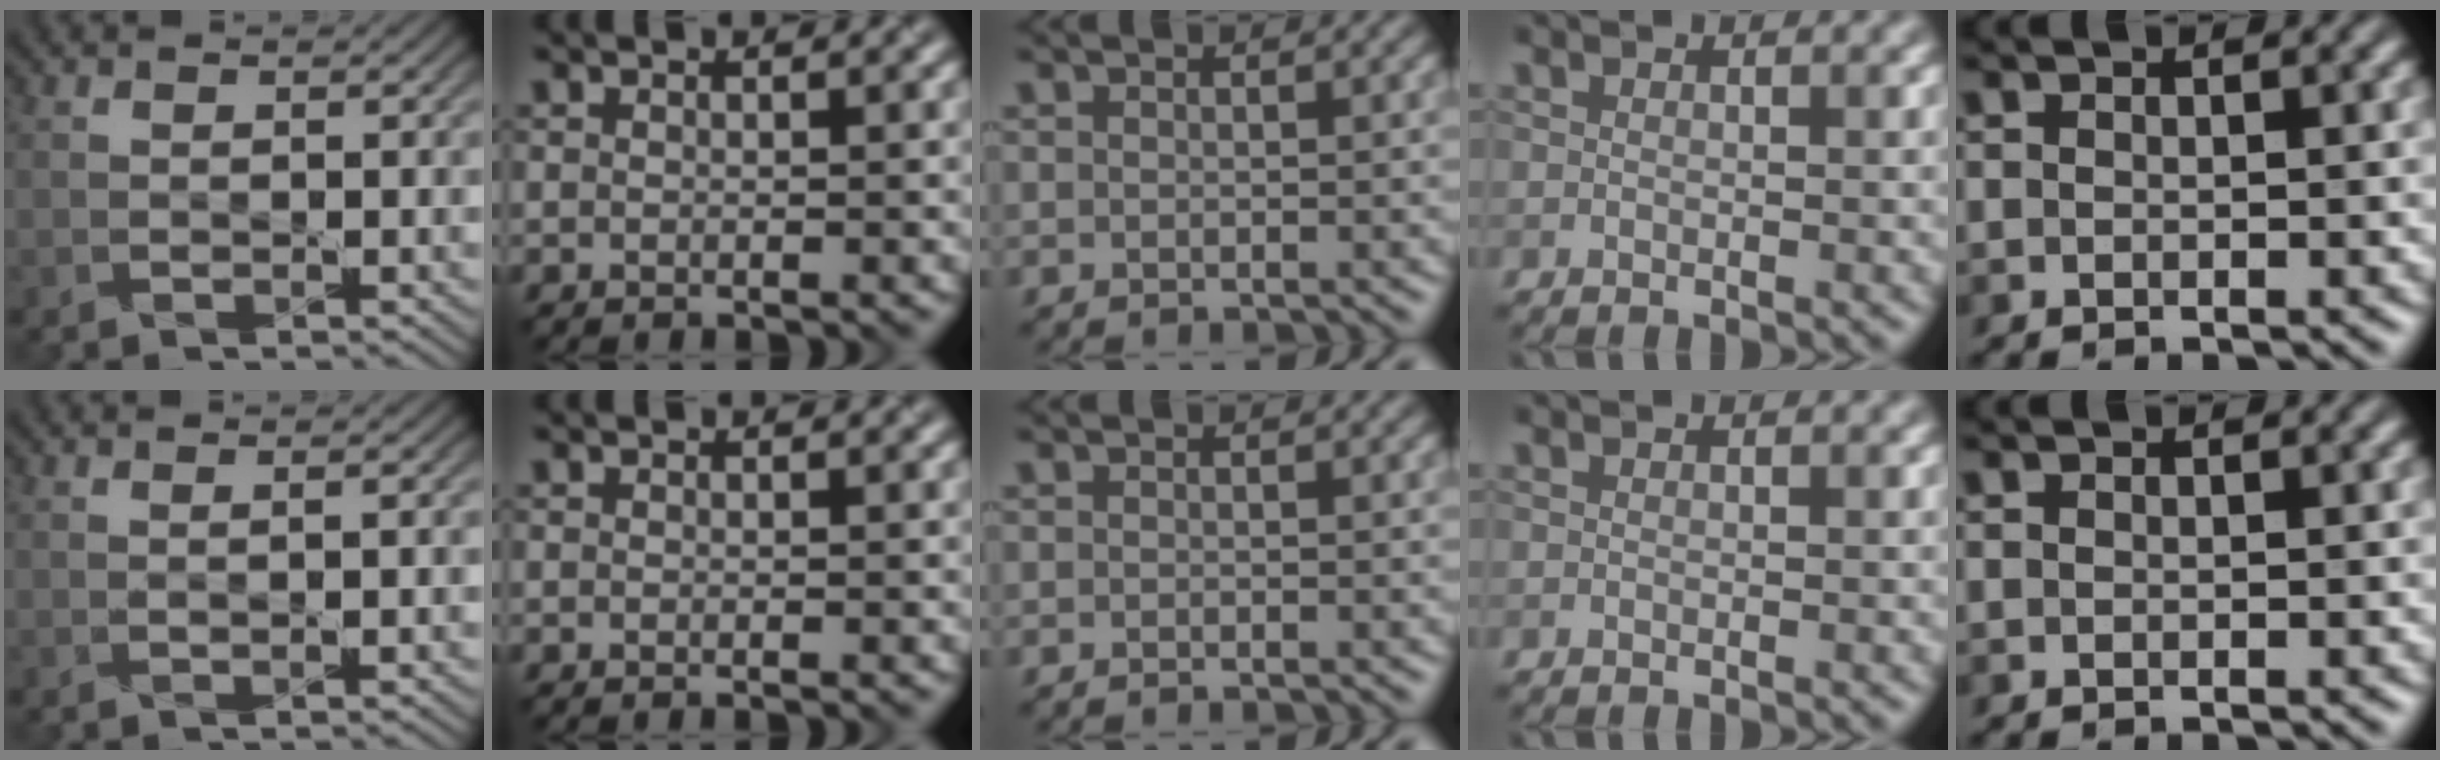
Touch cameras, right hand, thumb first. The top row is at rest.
{"thumb": {"total": 0.7, "force": [0.3, -0.3, 0.6], "torque": [-0.013, 0.005, 0.005]}}